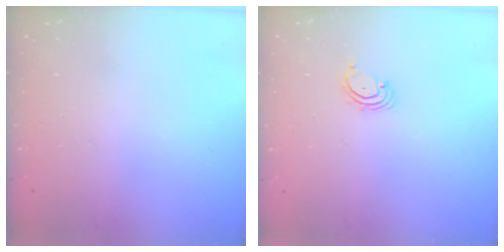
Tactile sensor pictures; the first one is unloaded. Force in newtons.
{"total": 2.1, "press": 2.1, "slide": 0.3}